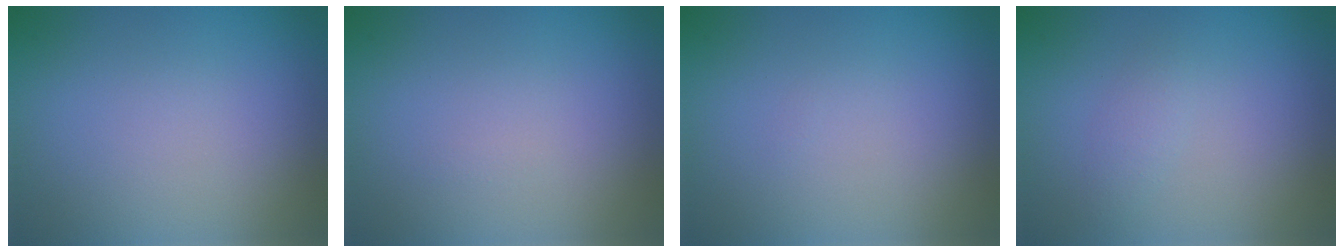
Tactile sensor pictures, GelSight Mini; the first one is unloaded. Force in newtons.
{"total": 0.0}
{"total": 0.0}
{"total": 1.1, "press": 1.1, "slide": 0.0}